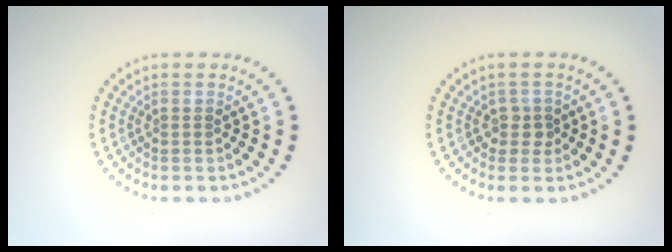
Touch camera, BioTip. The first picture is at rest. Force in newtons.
{"total": 1.4, "press": 1.2, "slide": 0.7}